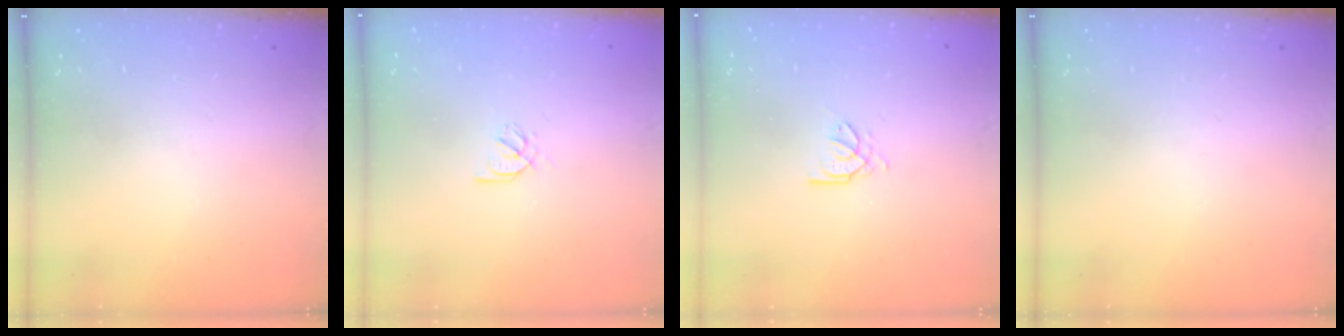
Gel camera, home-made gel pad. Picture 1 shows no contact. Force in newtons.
{"total": 2.2, "press": 2.1, "slide": 0.6}
{"total": 2.7, "press": 2.7, "slide": 0.4}
{"total": 0.0}